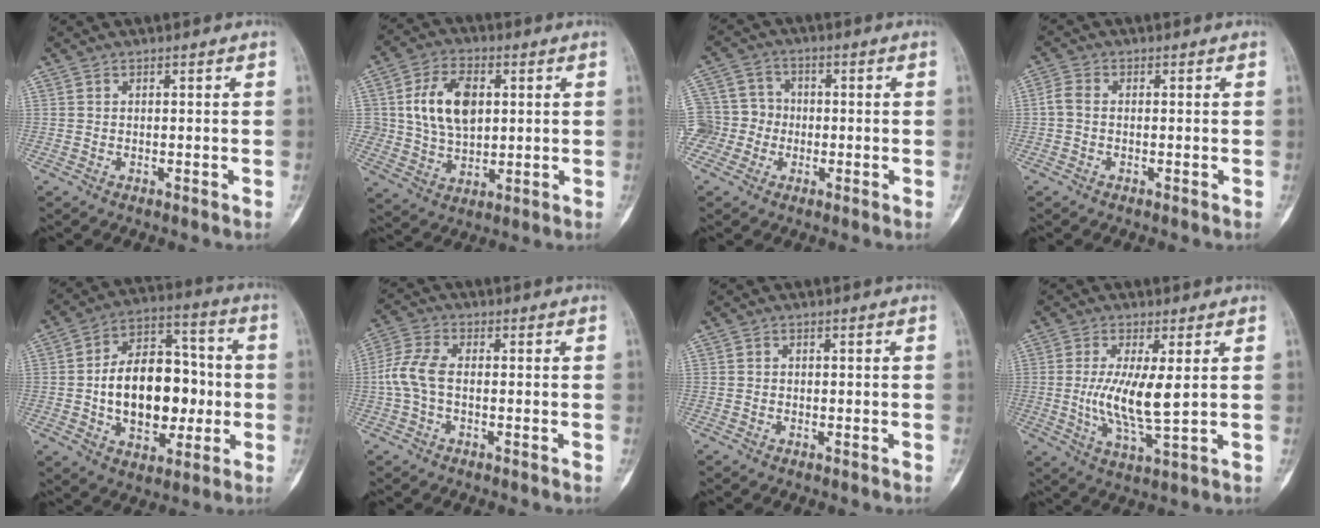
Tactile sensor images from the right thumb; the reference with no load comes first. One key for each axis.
{"total": 12.1, "fx": 2.5, "fy": 8.1, "fz": 8.6, "tx": -0.131, "ty": -0.005, "tz": 0.049}
{"total": 9.3, "fx": -2.0, "fy": 8.8, "fz": 2.4, "tx": -0.032, "ty": 0.029, "tz": -0.038}
{"total": 2.5, "fx": -0.3, "fy": 1.6, "fz": 1.8, "tx": -0.042, "ty": 0.004, "tz": -0.014}
{"total": 19.7, "fx": -1.4, "fy": 12.8, "fz": 14.9, "tx": -0.200, "ty": 0.034, "tz": -0.015}
{"total": 6.1, "fx": -0.7, "fy": 3.2, "fz": 5.2, "tx": -0.129, "ty": 0.016, "tz": -0.021}
{"total": 0.7, "fx": -0.2, "fy": 0.7, "fz": 0.1, "tx": 0.004, "ty": 0.005, "tz": -0.005}
{"total": 9.1, "fx": 0.8, "fy": 2.2, "fz": 8.8, "tx": -0.180, "ty": -0.024, "tz": 0.018}